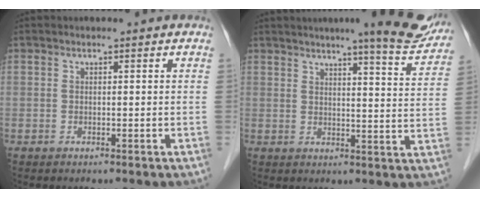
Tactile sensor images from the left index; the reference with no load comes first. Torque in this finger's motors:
{"motor_torque": [1.04, -1.09, 0.55, 0.06]}